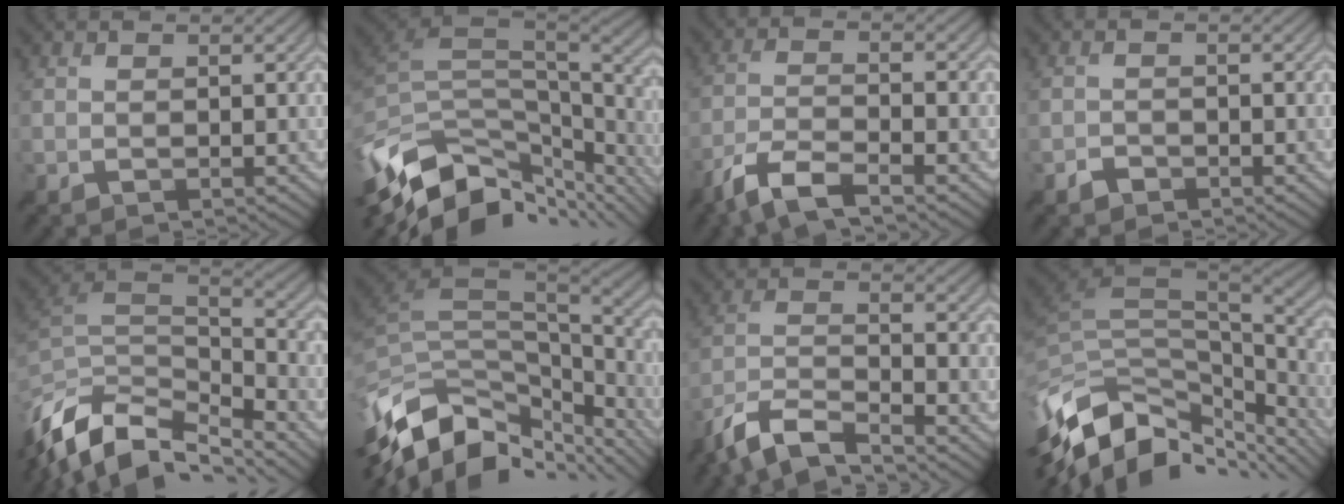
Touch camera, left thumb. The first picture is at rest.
{"total": 13.8, "force": [-5.4, 7.7, 10.1], "torque": [-0.233, -0.027, -0.084]}
{"total": 6.8, "force": [-4.9, 1.6, 4.5], "torque": [-0.098, -0.003, -0.104]}
{"total": 1.3, "force": [-0.9, 0.9, 0.3], "torque": [-0.004, 0.005, -0.022]}
{"total": 14.3, "force": [-7.8, 7.3, 9.5], "torque": [-0.255, -0.024, -0.126]}
{"total": 14.4, "force": [-6.4, 8.5, 9.7], "torque": [-0.237, -0.024, -0.105]}
{"total": 8.7, "force": [-7.1, 1.9, 4.8], "torque": [-0.102, 0.000, -0.146]}
{"total": 14.5, "force": [-6.2, 8.4, 10.0], "torque": [-0.244, -0.027, -0.100]}